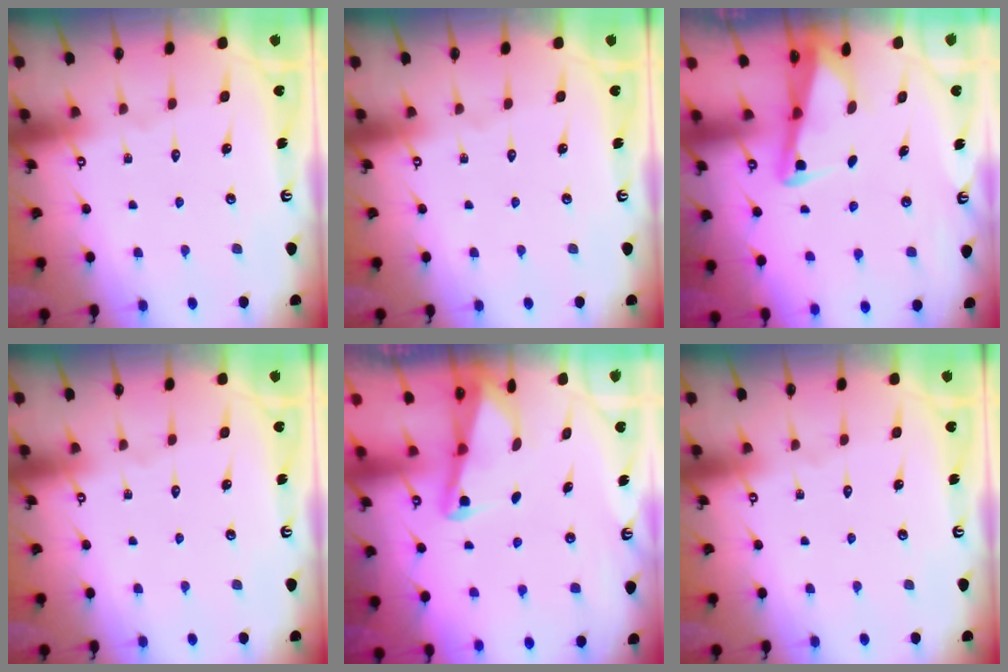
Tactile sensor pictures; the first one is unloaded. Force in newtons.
{"total": 0.0}
{"total": 2.5, "press": 2.5, "slide": 0.2}
{"total": 0.0}
{"total": 2.1, "press": 2.1, "slide": 0.4}
{"total": 0.0}